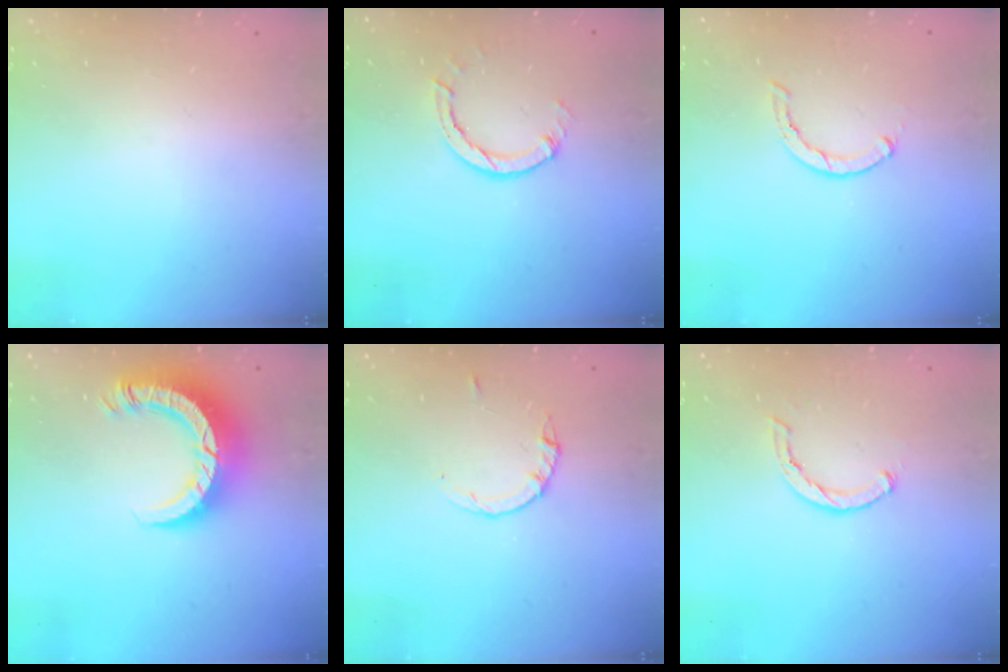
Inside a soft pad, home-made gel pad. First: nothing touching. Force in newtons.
{"total": 2.7, "press": 2.7, "slide": 0.3}
{"total": 0.7, "press": 0.6, "slide": 0.2}
{"total": 10.0, "press": 10.0, "slide": 1.1}
{"total": 2.8, "press": 2.8, "slide": 0.4}
{"total": 1.4, "press": 1.3, "slide": 0.3}